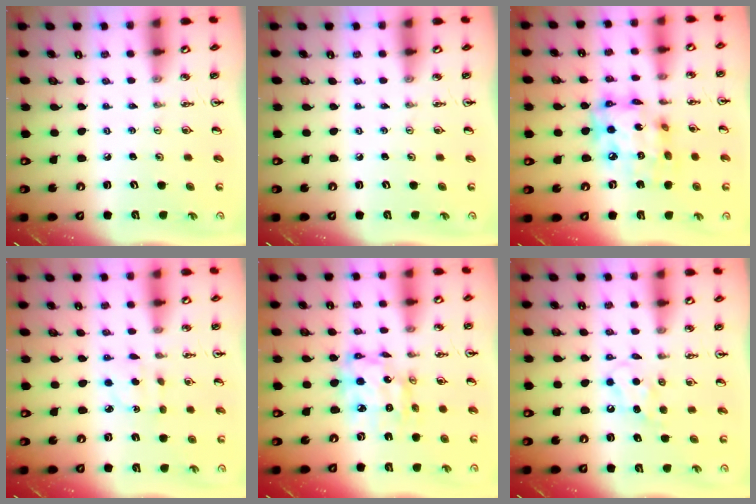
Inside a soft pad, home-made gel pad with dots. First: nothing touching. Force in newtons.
{"total": 0.0}
{"total": 16.0, "press": 15.9, "slide": 1.8}
{"total": 3.2, "press": 3.1, "slide": 0.7}
{"total": 12.5, "press": 12.5, "slide": 1.2}
{"total": 5.3, "press": 5.2, "slide": 0.8}